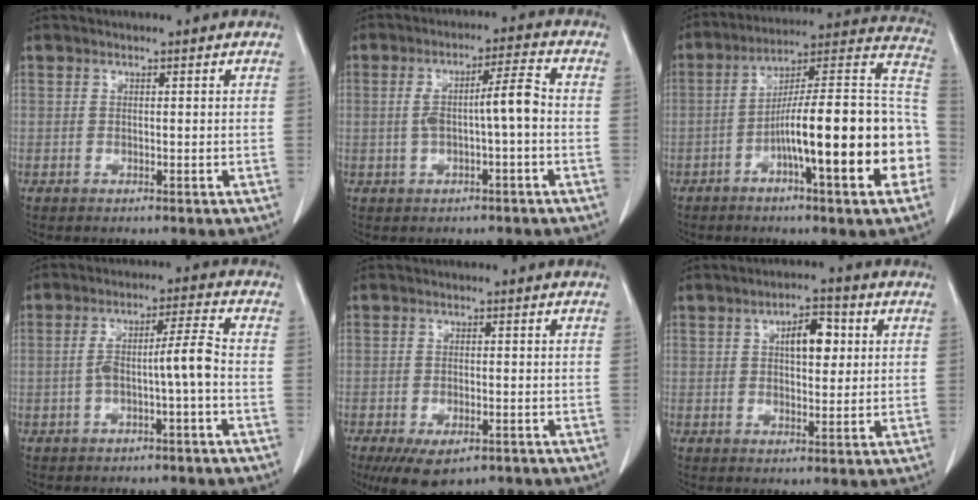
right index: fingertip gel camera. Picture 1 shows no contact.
{"total": 6.4, "force": [-0.5, 0.6, 6.3], "torque": [-0.111, 0.023, -0.003]}
{"total": 21.8, "force": [-6.0, 2.3, 20.8], "torque": [-0.232, 0.030, -0.087]}
{"total": 5.7, "force": [-1.5, -0.1, 5.5], "torque": [-0.099, 0.027, -0.017]}
{"total": 7.4, "force": [-4.9, 3.2, 4.4], "torque": [-0.068, -0.008, -0.073]}
{"total": 5.9, "force": [1.6, 2.5, 5.1], "torque": [-0.079, 0.012, 0.025]}